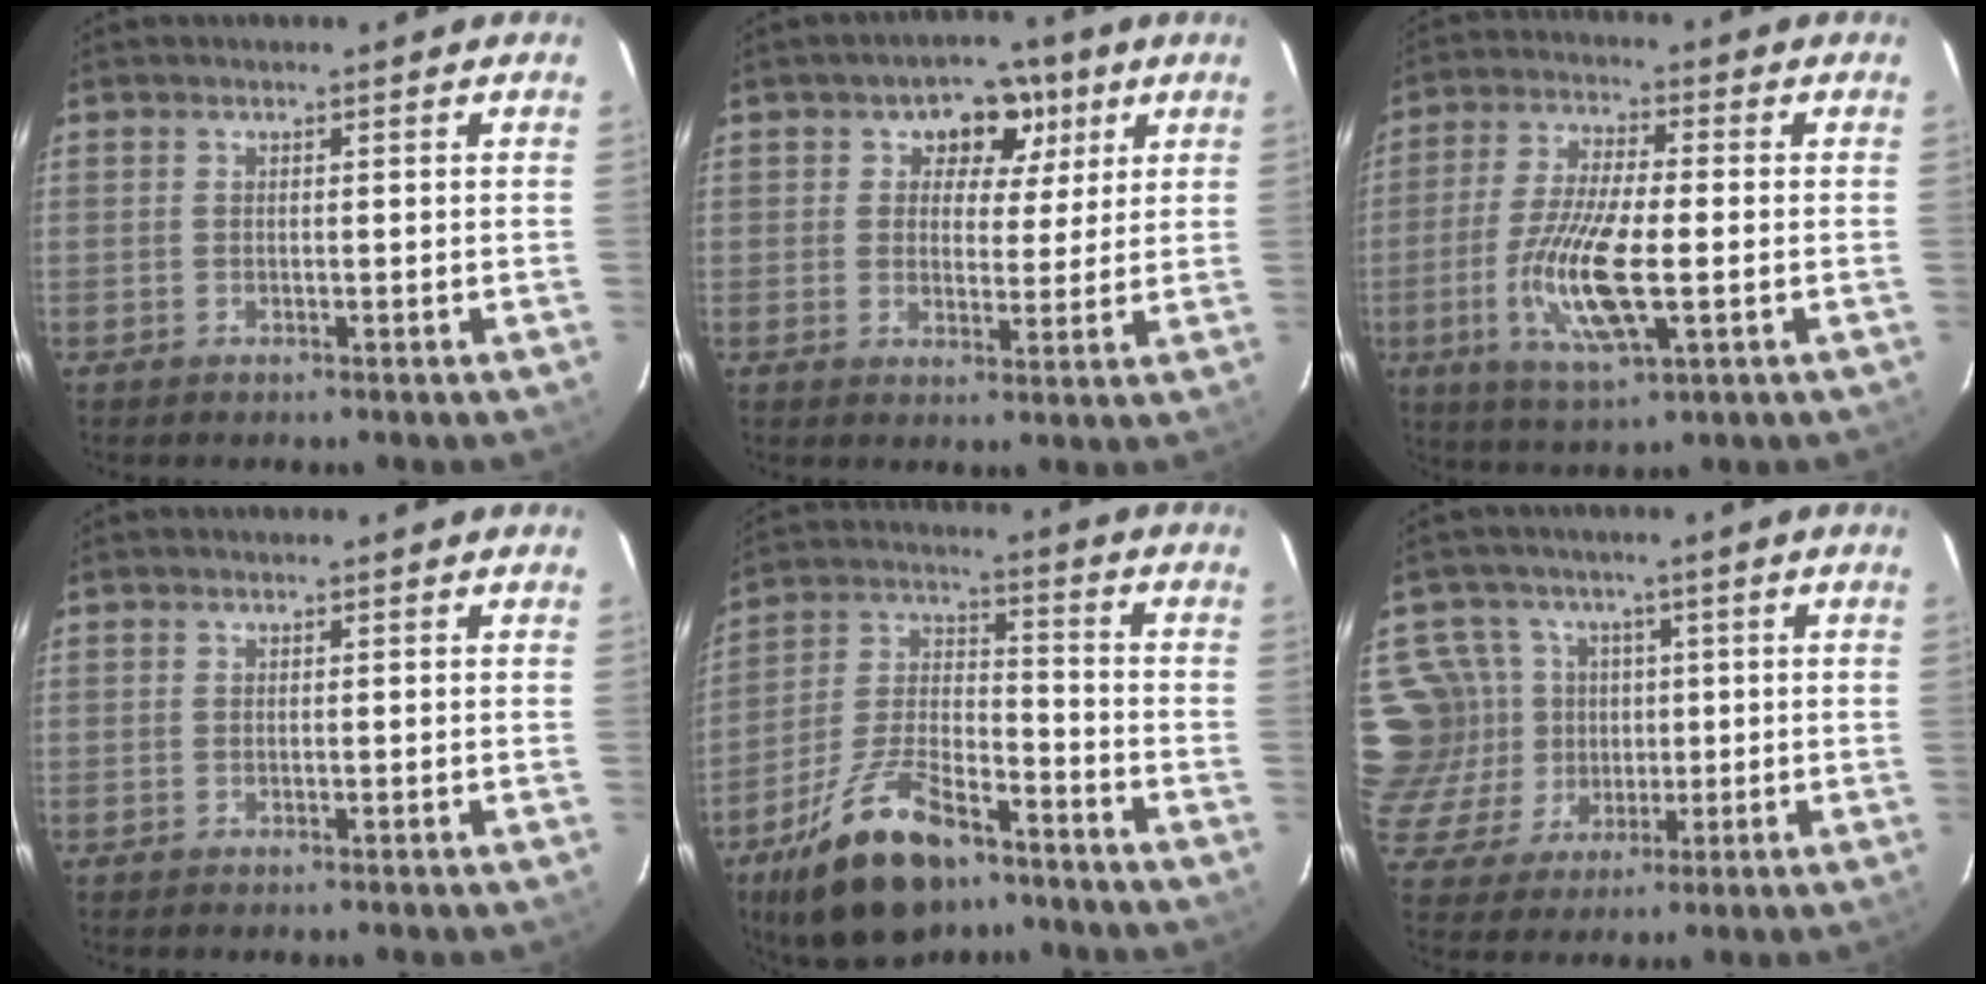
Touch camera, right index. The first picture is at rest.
{"total": 7.4, "force": [3.1, 5.9, 3.3], "torque": [-0.042, 0.011, 0.039]}
{"total": 13.6, "force": [-3.1, 3.8, 12.7], "torque": [-0.260, -0.011, -0.060]}
{"total": 0.0}
{"total": 18.4, "force": [-12.5, 7.8, 11.0], "torque": [-0.221, 0.001, -0.217]}
{"total": 10.6, "force": [2.1, 10.1, 2.2], "torque": [-0.076, 0.011, 0.047]}